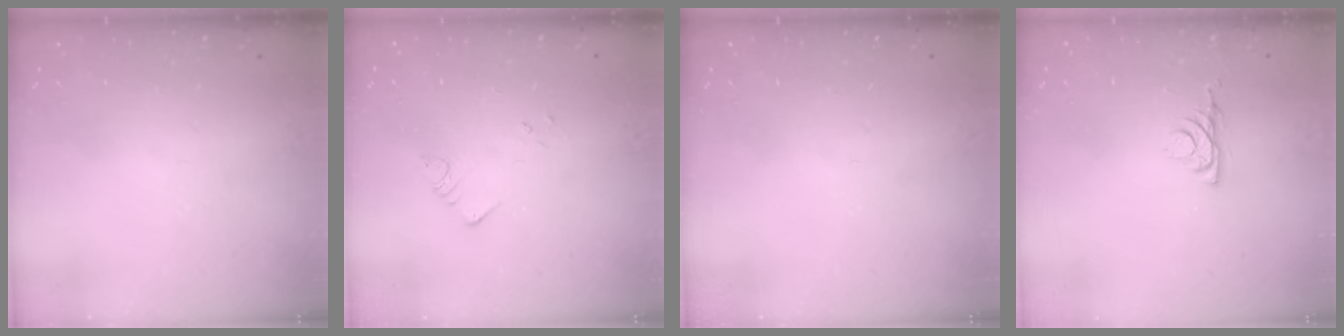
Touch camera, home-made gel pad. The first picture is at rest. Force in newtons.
{"total": 5.3, "press": 5.2, "slide": 0.6}
{"total": 0.0}
{"total": 3.4, "press": 3.3, "slide": 0.6}